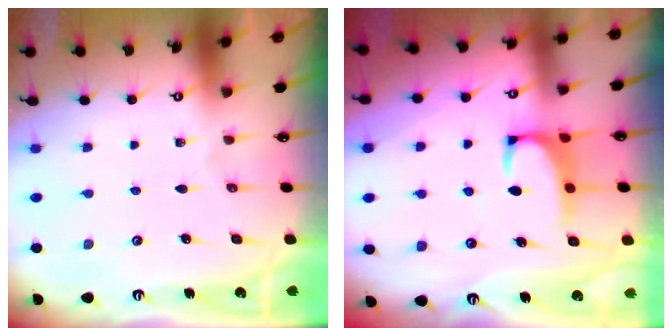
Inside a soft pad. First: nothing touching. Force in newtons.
{"total": 2.5, "press": 2.4, "slide": 0.8}